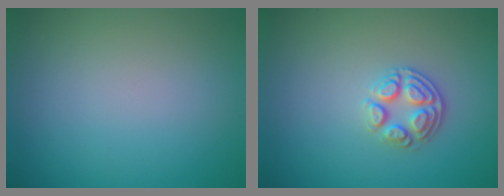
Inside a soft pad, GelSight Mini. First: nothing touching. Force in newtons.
{"total": 2.8, "press": 2.6, "slide": 1.2}